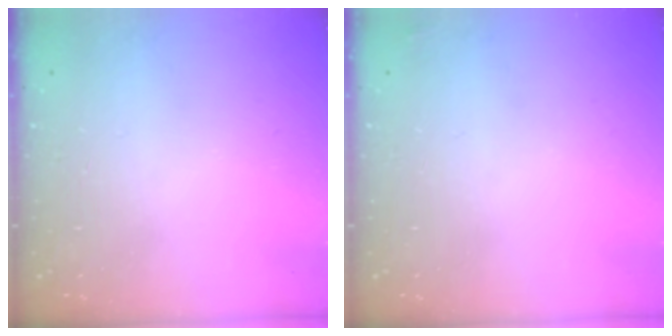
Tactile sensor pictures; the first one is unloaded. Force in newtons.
{"total": 2.3, "press": 2.2, "slide": 0.8}